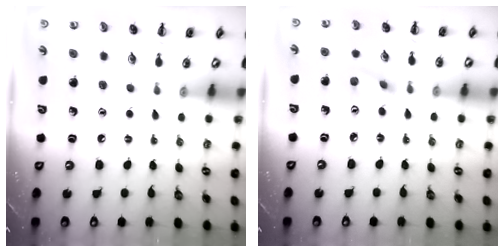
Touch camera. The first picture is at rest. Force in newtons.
{"total": 4.3, "press": 4.1, "slide": 1.3}